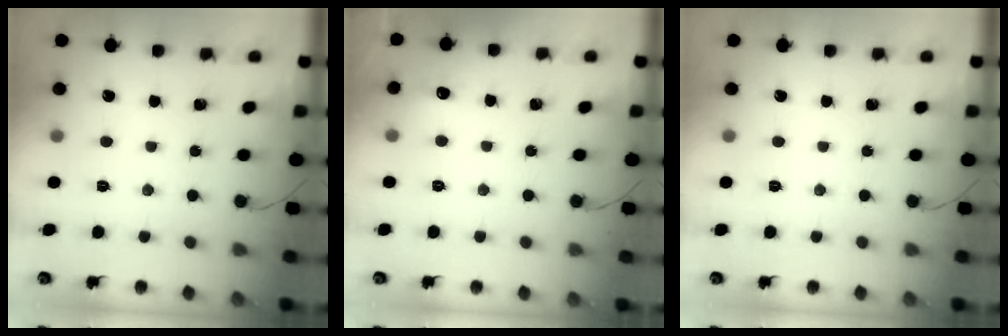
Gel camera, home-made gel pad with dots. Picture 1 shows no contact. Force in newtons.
{"total": 5.9, "press": 5.6, "slide": 1.8}
{"total": 0.0}